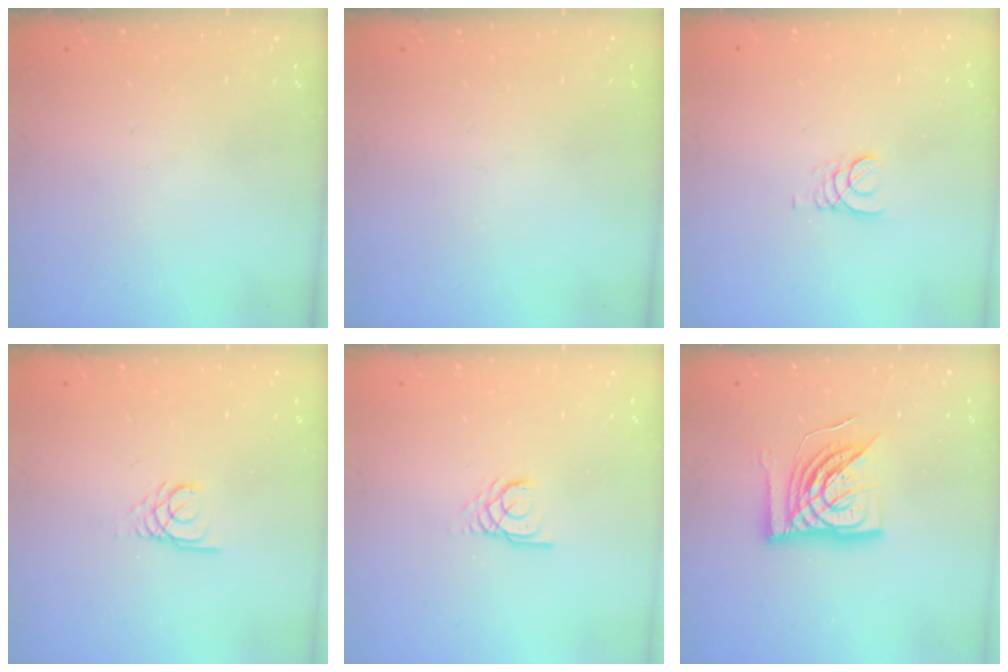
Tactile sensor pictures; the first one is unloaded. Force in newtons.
{"total": 0.0}
{"total": 2.2, "press": 2.2, "slide": 0.3}
{"total": 2.5, "press": 2.5, "slide": 0.2}
{"total": 2.8, "press": 2.8, "slide": 0.1}
{"total": 15.9, "press": 15.8, "slide": 1.9}